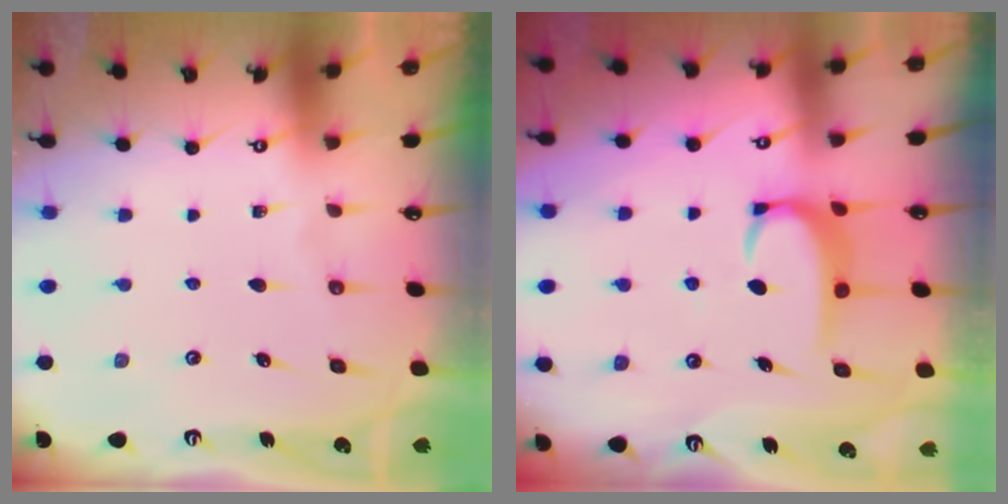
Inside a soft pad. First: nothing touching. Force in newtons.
{"total": 3.6, "press": 3.6, "slide": 0.4}